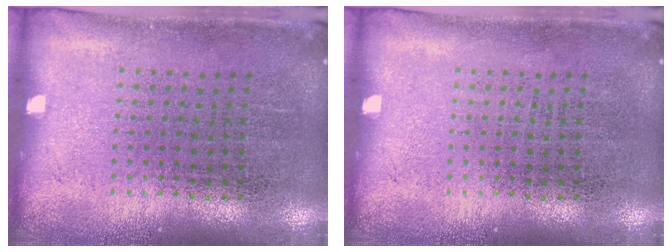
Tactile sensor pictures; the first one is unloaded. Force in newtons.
{"total": 0.0}